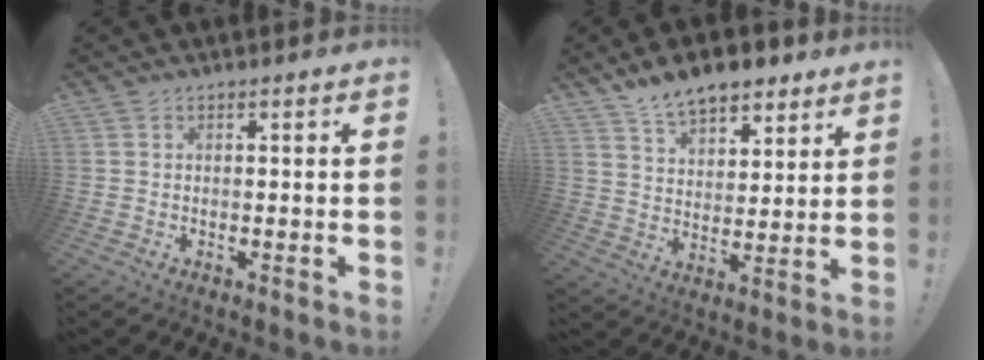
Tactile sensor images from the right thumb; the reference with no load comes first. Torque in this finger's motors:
{"motor_torque": [-0.46, 0.79, 0.15, 0.24, 0.05]}